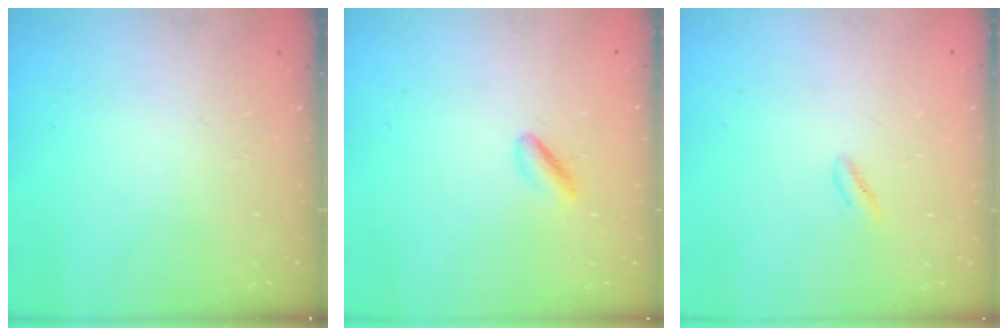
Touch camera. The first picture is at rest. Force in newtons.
{"total": 2.8, "press": 2.7, "slide": 0.8}
{"total": 1.8, "press": 1.6, "slide": 0.9}